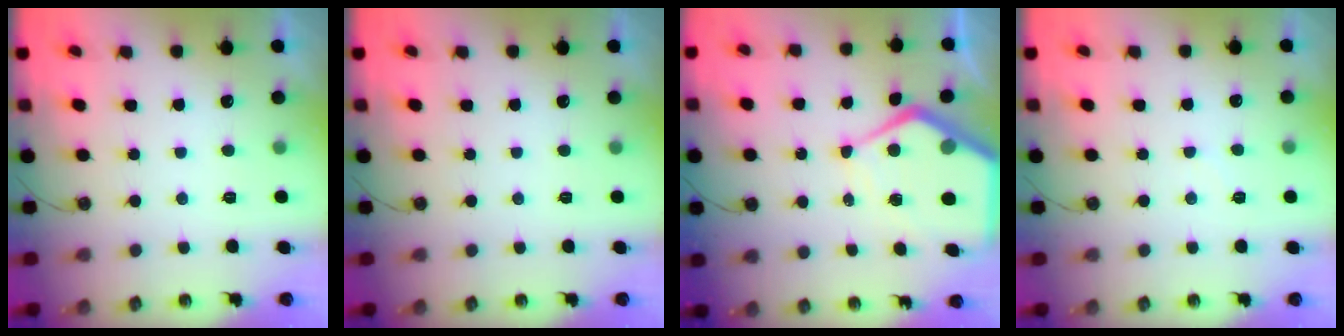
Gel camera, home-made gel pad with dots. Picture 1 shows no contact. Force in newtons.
{"total": 0.0}
{"total": 13.8, "press": 13.7, "slide": 1.3}
{"total": 4.8, "press": 4.8, "slide": 0.6}